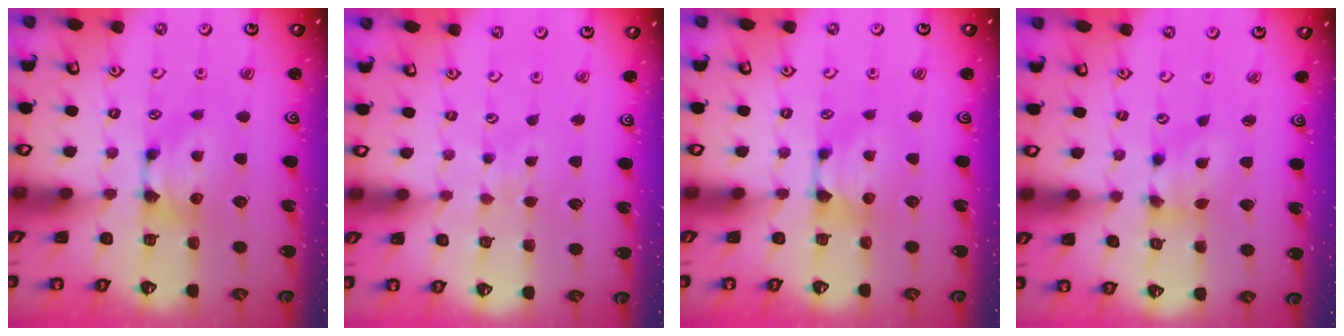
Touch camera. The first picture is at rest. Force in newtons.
{"total": 4.2, "press": 4.1, "slide": 0.3}
{"total": 0.5, "press": 0.2, "slide": 0.5}
{"total": 3.7, "press": 3.3, "slide": 1.6}